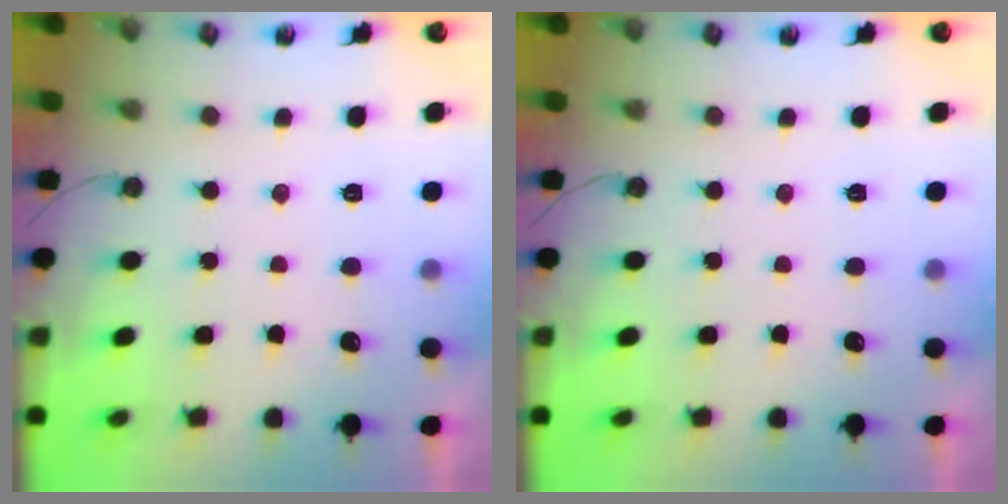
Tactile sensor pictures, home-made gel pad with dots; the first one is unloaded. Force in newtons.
{"total": 0.0}